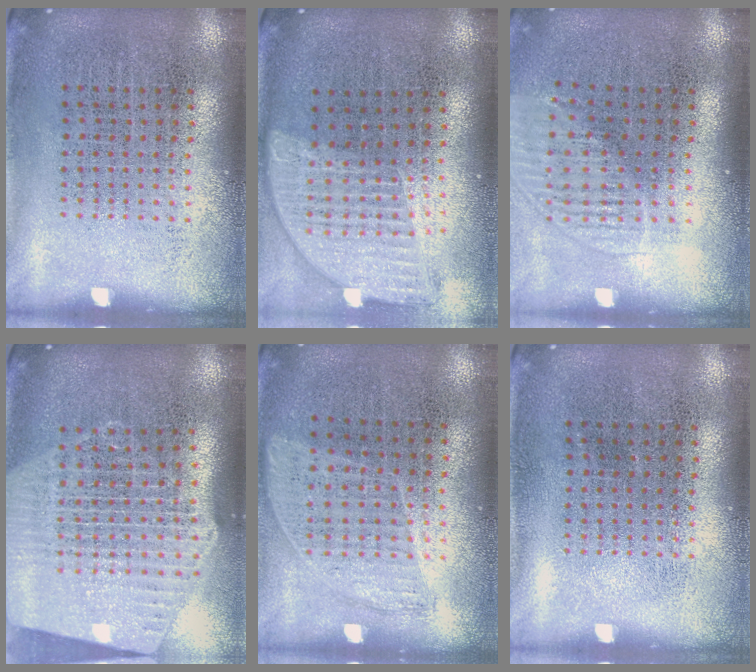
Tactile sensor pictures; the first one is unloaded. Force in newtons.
{"total": 1.7, "press": 1.5, "slide": 0.9}
{"total": 1.3, "press": 1.2, "slide": 0.6}
{"total": 2.7, "press": 2.3, "slide": 1.4}
{"total": 0.9, "press": 0.8, "slide": 0.4}
{"total": 0.0}